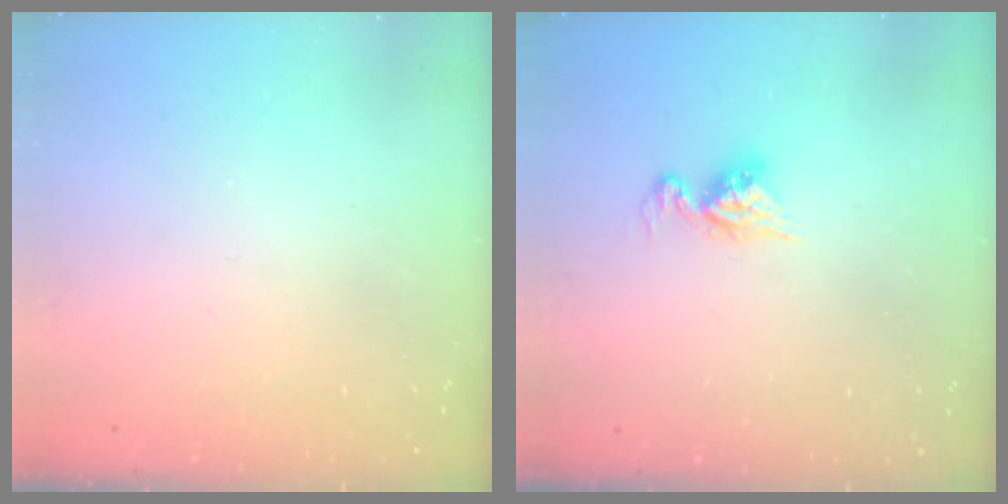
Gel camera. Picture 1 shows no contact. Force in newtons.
{"total": 7.2, "press": 7.2, "slide": 0.7}